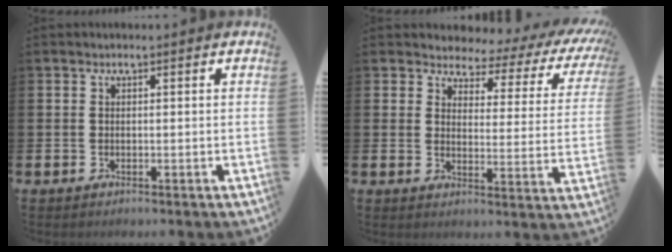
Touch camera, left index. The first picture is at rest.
{"total": 2.9, "force": [2.2, 1.7, 0.7], "torque": [-0.015, -0.033, 0.023]}